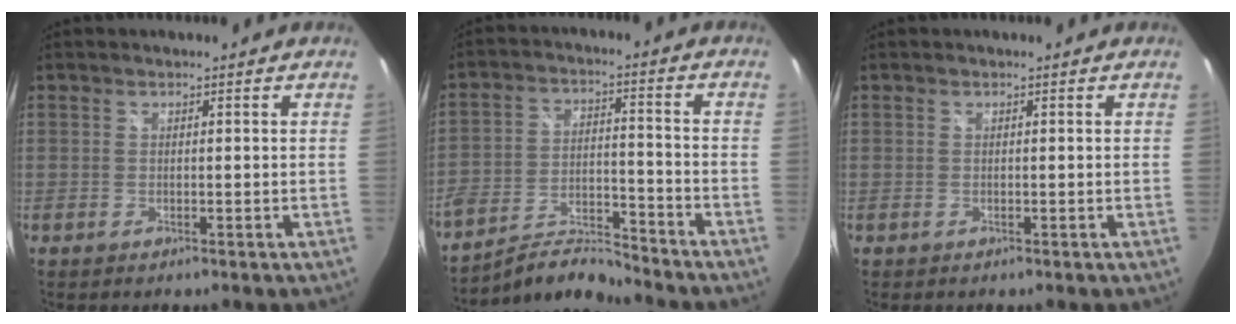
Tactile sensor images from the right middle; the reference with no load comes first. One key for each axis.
{"total": 9.6, "fx": -9.1, "fy": 1.2, "fz": 2.7, "tx": -0.051, "ty": 0.001, "tz": -0.168}
{"total": 0.0}